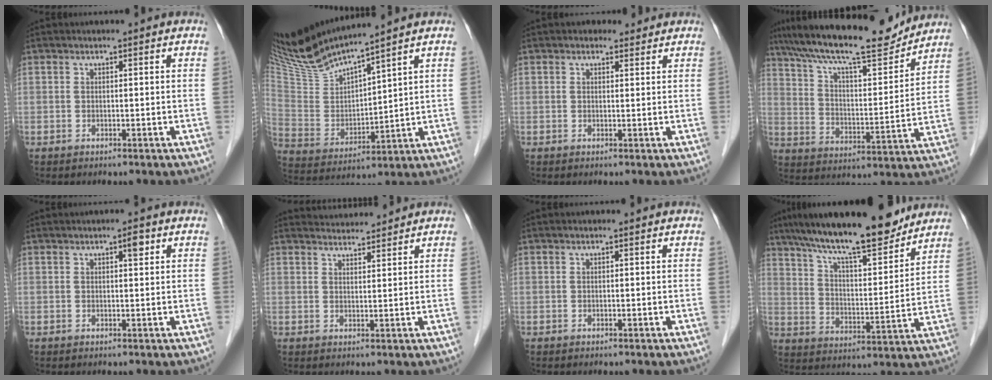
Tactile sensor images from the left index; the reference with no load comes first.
{"total": 14.5, "force": [13.0, -0.2, 6.4], "torque": [-0.139, -0.006, 0.262]}
{"total": 1.6, "force": [1.3, 1.0, 0.2], "torque": [-0.003, 0.006, 0.015]}
{"total": 18.7, "force": [16.5, 2.9, 8.4], "torque": [-0.152, 0.011, 0.261]}
{"total": 1.4, "force": [0.7, 0.4, 1.2], "torque": [-0.018, 0.004, 0.007]}
{"total": 3.5, "force": [3.5, 0.0, -0.2], "torque": [-0.006, 0.016, 0.061]}
{"total": 0.0}
{"total": 17.1, "force": [14.3, 2.8, 9.0], "torque": [-0.148, 0.008, 0.234]}